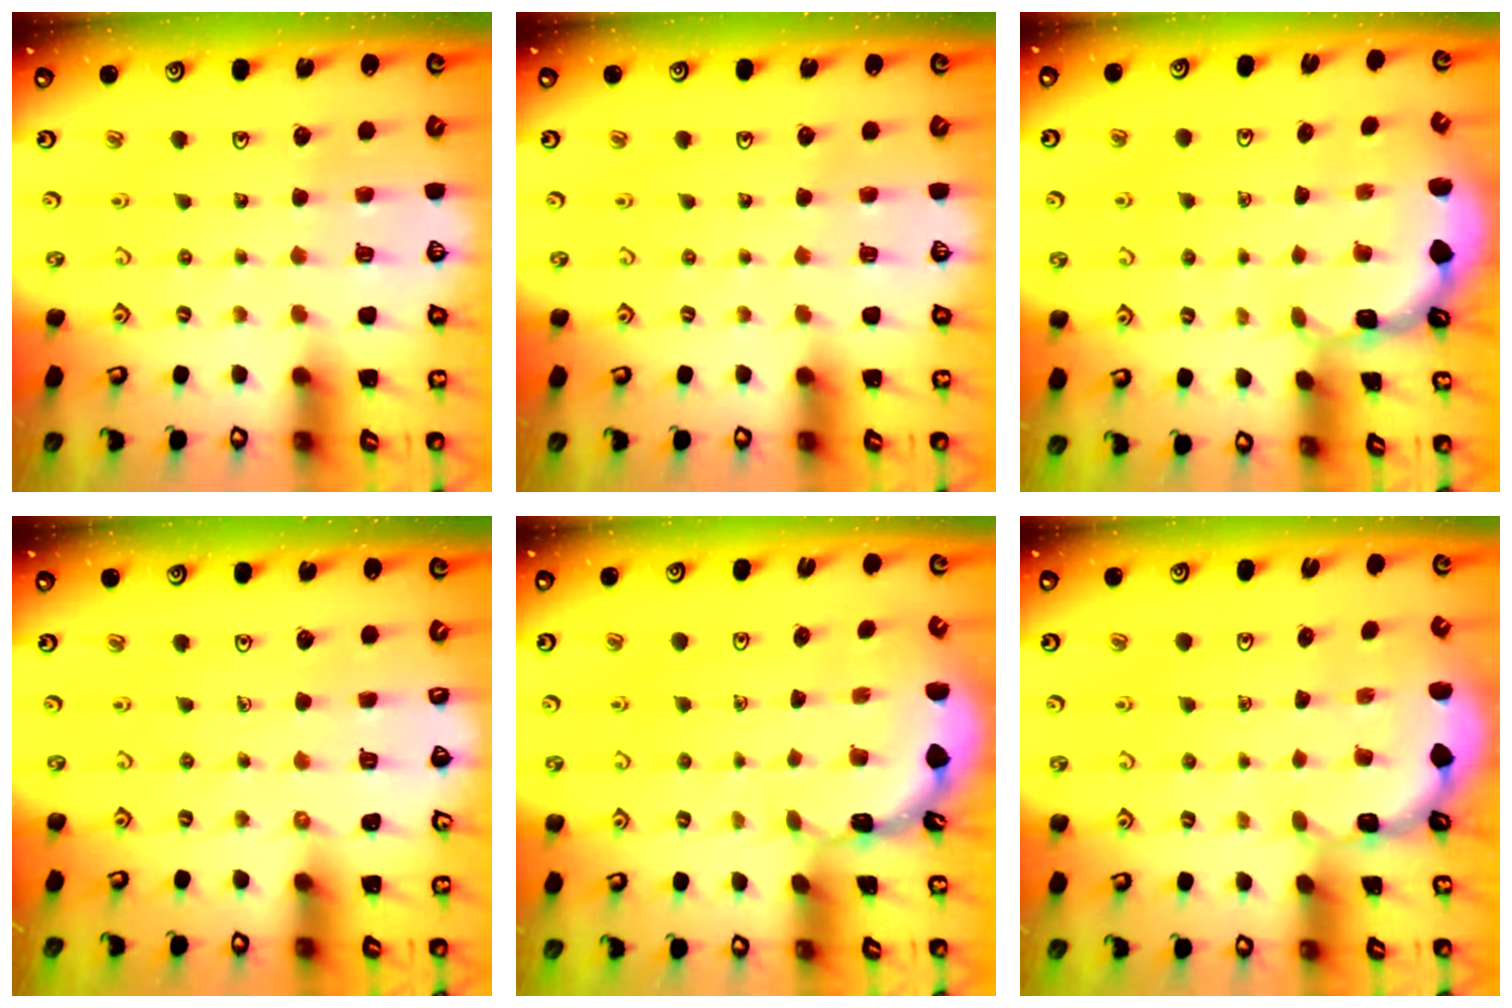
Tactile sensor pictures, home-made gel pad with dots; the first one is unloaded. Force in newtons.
{"total": 0.0}
{"total": 1.9, "press": 1.9, "slide": 0.3}
{"total": 2.5, "press": 2.5, "slide": 0.4}
{"total": 1.7, "press": 1.7, "slide": 0.1}
{"total": 2.1, "press": 2.1, "slide": 0.1}